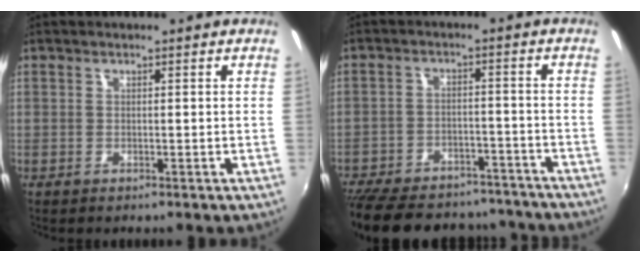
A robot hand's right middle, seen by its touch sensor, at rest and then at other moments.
{"total": 23.8, "force": [-19.9, 9.6, 8.8], "torque": [-0.205, 0.020, -0.268]}